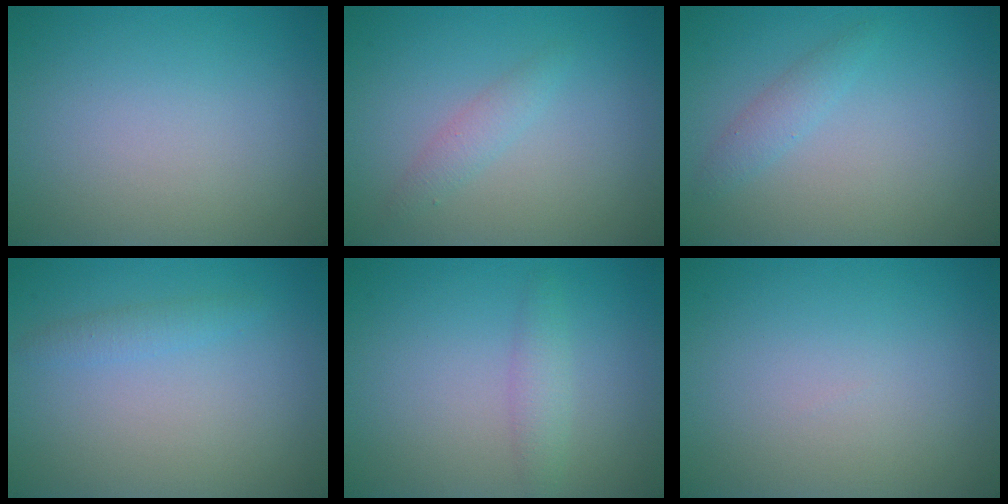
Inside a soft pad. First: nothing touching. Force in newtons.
{"total": 1.4, "press": 1.4, "slide": 0.1}
{"total": 1.5, "press": 1.5, "slide": 0.1}
{"total": 1.2, "press": 1.2, "slide": 0.1}
{"total": 1.6, "press": 1.6, "slide": 0.1}
{"total": 0.0}